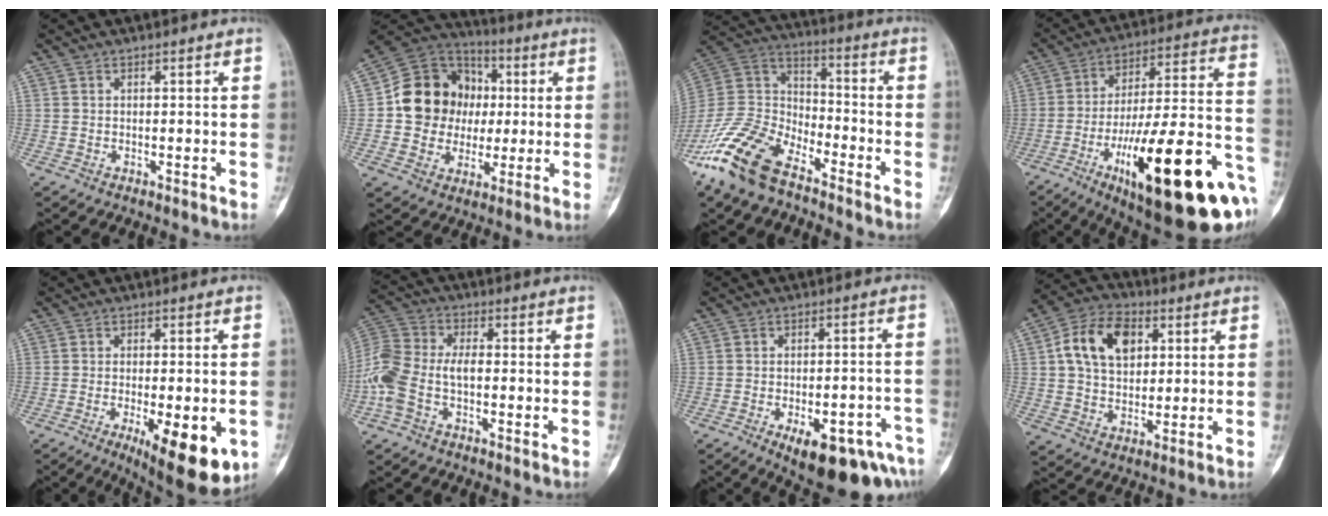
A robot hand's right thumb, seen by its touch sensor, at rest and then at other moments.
{"total": 16.4, "force": [0.8, 14.4, 7.8], "torque": [-0.091, 0.027, 0.015]}
{"total": 17.6, "force": [-12.0, 8.4, 9.8], "torque": [-0.195, 0.061, -0.235]}
{"total": 31.8, "force": [-12.5, 8.2, 28.1], "torque": [-0.377, 0.038, -0.182]}
{"total": 15.3, "force": [-5.6, 5.3, 13.2], "torque": [-0.157, -0.007, -0.065]}
{"total": 10.7, "force": [-2.6, 6.1, 8.5], "torque": [-0.192, 0.029, -0.058]}
{"total": 14.8, "force": [-8.2, 5.4, 11.1], "torque": [-0.115, 0.037, -0.102]}
{"total": 13.0, "force": [3.4, 8.9, 8.8], "torque": [-0.133, 0.006, 0.053]}